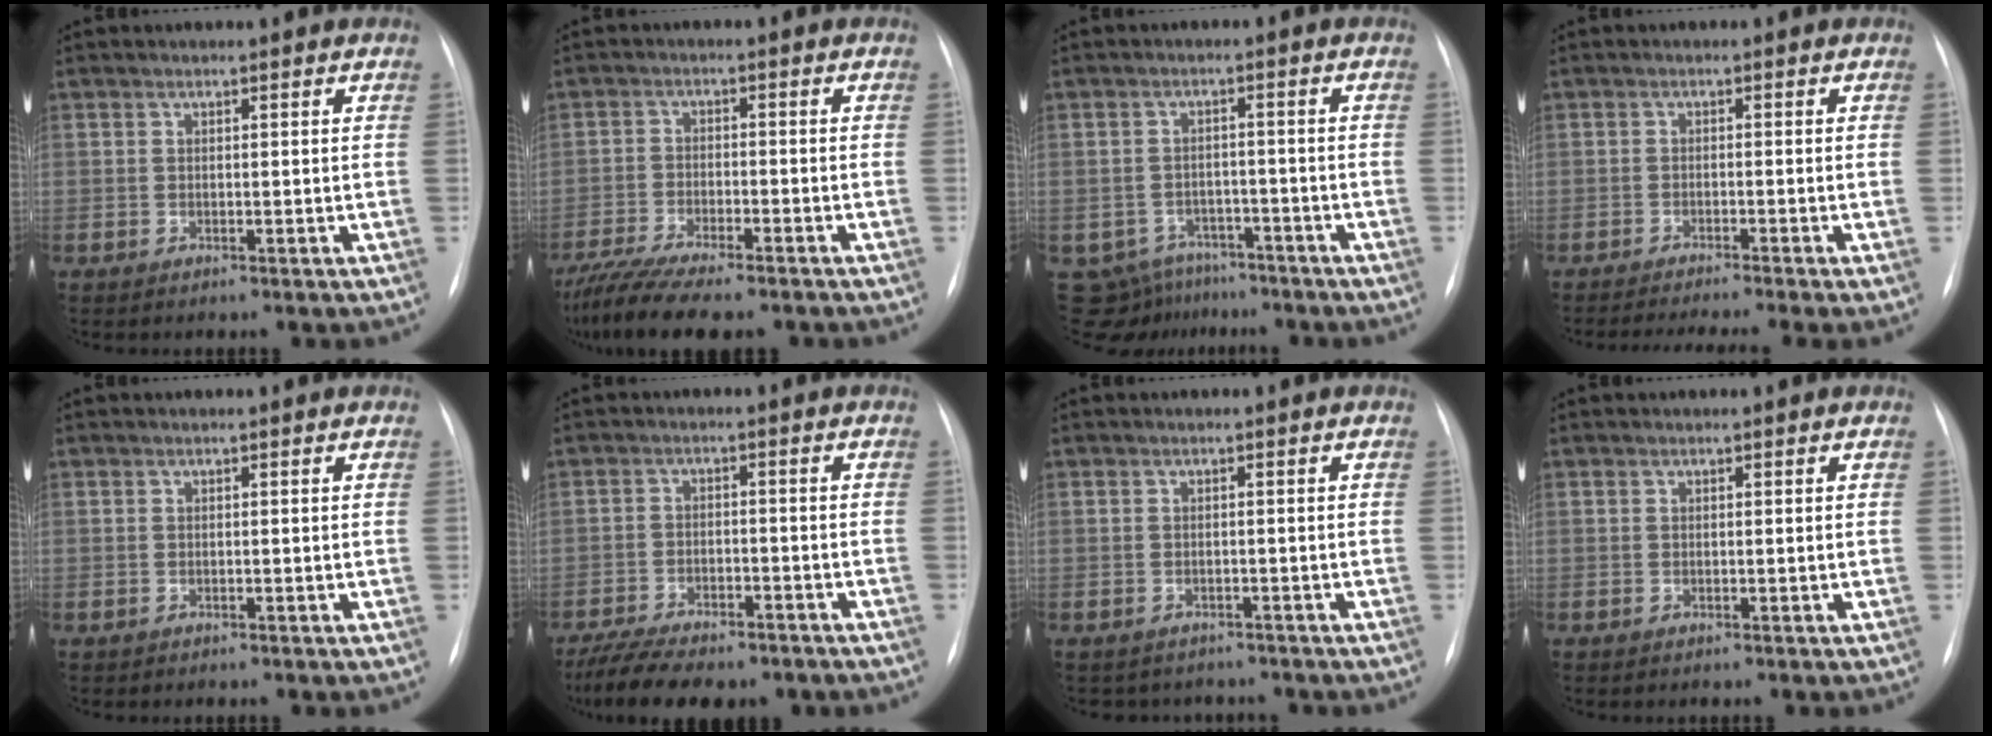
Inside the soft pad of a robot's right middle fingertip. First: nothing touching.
{"total": 12.3, "force": [-10.3, 1.9, 6.5], "torque": [-0.114, -0.017, -0.162]}
{"total": 10.3, "force": [-8.1, 6.1, 1.4], "torque": [-0.033, 0.011, -0.106]}
{"total": 8.9, "force": [-7.4, -0.5, 4.9], "torque": [-0.058, -0.014, -0.108]}
{"total": 0.0}
{"total": 13.6, "force": [-10.6, 5.0, 6.9], "torque": [-0.134, -0.006, -0.156]}
{"total": 4.8, "force": [-4.2, 2.3, 0.1], "torque": [-0.001, 0.009, -0.047]}
{"total": 0.0}